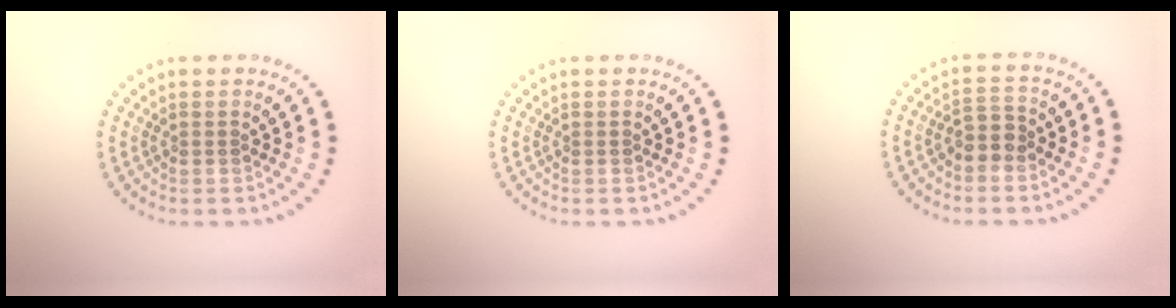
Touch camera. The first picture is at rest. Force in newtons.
{"total": 0.0}
{"total": 2.2, "press": 1.9, "slide": 1.1}